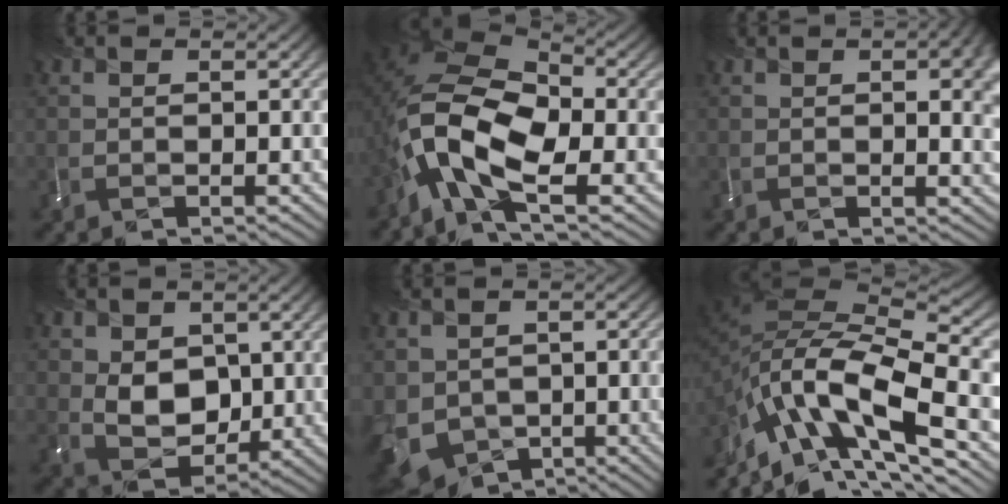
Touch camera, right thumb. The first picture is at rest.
{"total": 12.7, "force": [-4.5, 6.0, 10.2], "torque": [-0.209, -0.005, -0.099]}
{"total": 5.2, "force": [1.3, 1.9, 4.6], "torque": [-0.054, 0.002, 0.024]}
{"total": 6.0, "force": [0.7, 4.7, 3.5], "torque": [-0.085, -0.012, 0.014]}
{"total": 10.0, "force": [-3.0, 8.1, 5.1], "torque": [-0.139, -0.047, -0.045]}
{"total": 16.2, "force": [-7.4, 6.8, 12.7], "torque": [-0.269, -0.002, -0.145]}